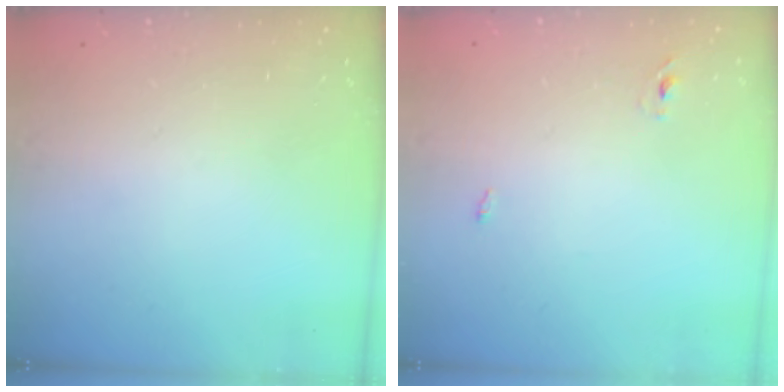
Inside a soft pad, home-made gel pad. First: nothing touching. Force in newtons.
{"total": 2.3, "press": 2.1, "slide": 1.0}